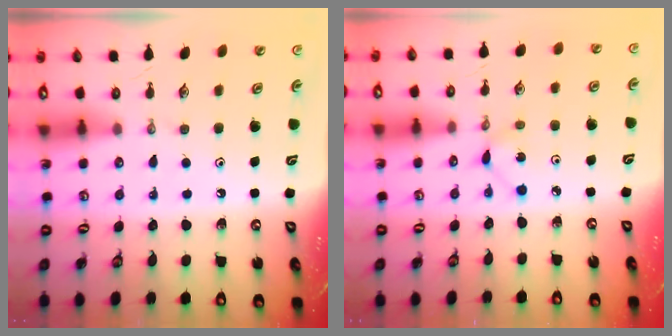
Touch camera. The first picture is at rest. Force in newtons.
{"total": 2.2, "press": 2.2, "slide": 0.3}